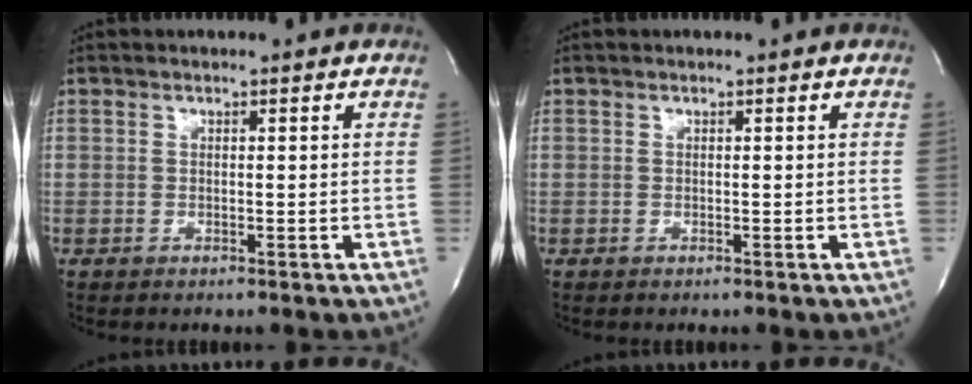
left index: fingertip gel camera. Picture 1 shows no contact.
{"total": 0.0}